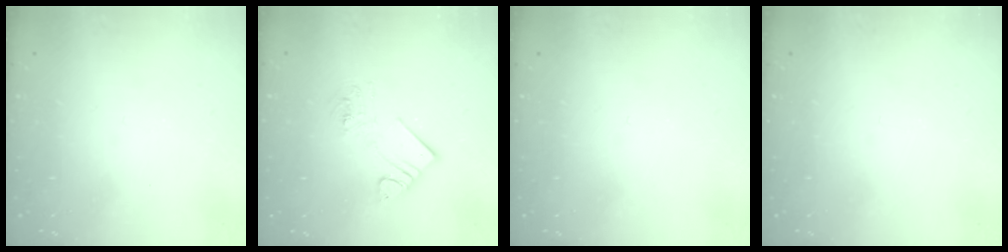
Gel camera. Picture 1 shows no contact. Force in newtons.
{"total": 9.1, "press": 9.1, "slide": 0.5}
{"total": 0.0}
{"total": 0.0}